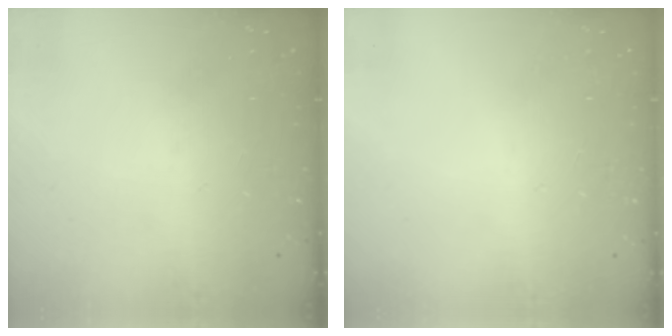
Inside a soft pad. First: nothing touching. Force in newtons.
{"total": 2.5, "press": 2.5, "slide": 0.2}